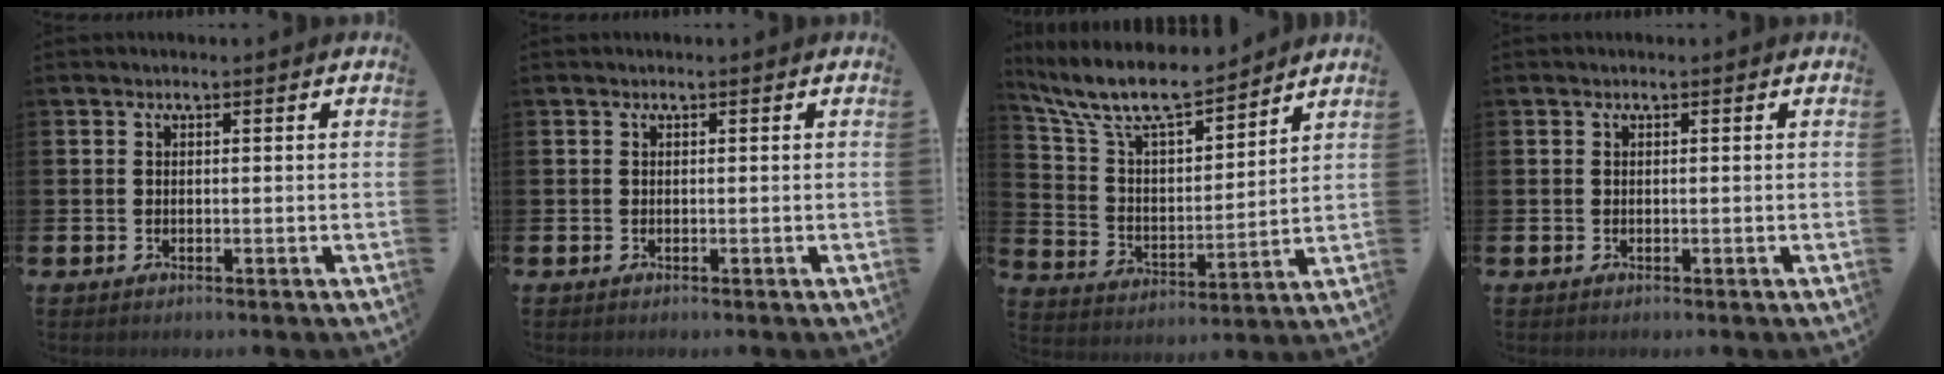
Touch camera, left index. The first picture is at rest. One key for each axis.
{"total": 0.0}
{"total": 10.6, "fx": 9.3, "fy": 2.4, "fz": 4.3, "tx": -0.127, "ty": -0.053, "tz": 0.167}
{"total": 0.0}